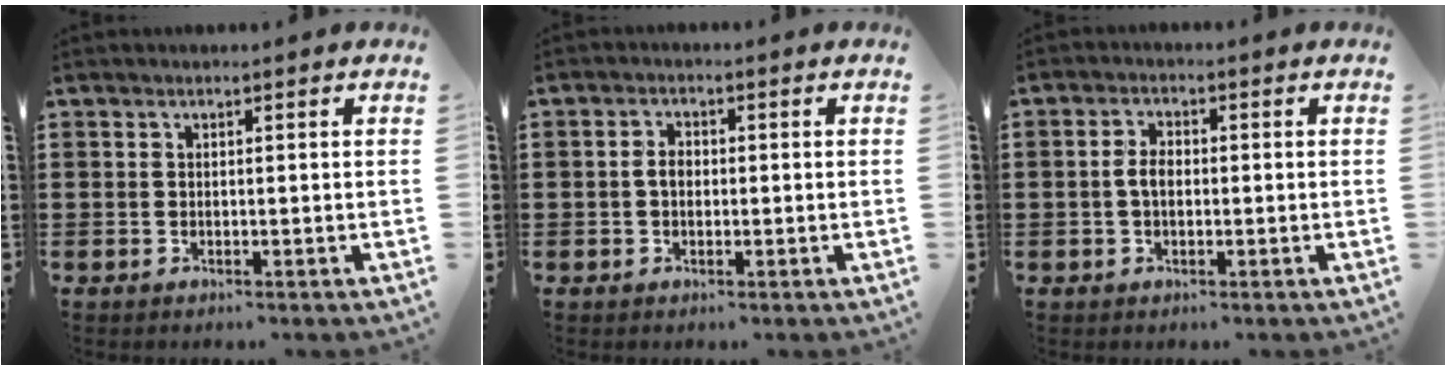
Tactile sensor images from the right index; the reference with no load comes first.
{"total": 2.1, "force": [-0.2, 1.4, 1.6], "torque": [-0.031, 0.005, -0.004]}
{"total": 2.8, "force": [-0.2, 1.6, 2.3], "torque": [-0.052, 0.002, -0.007]}